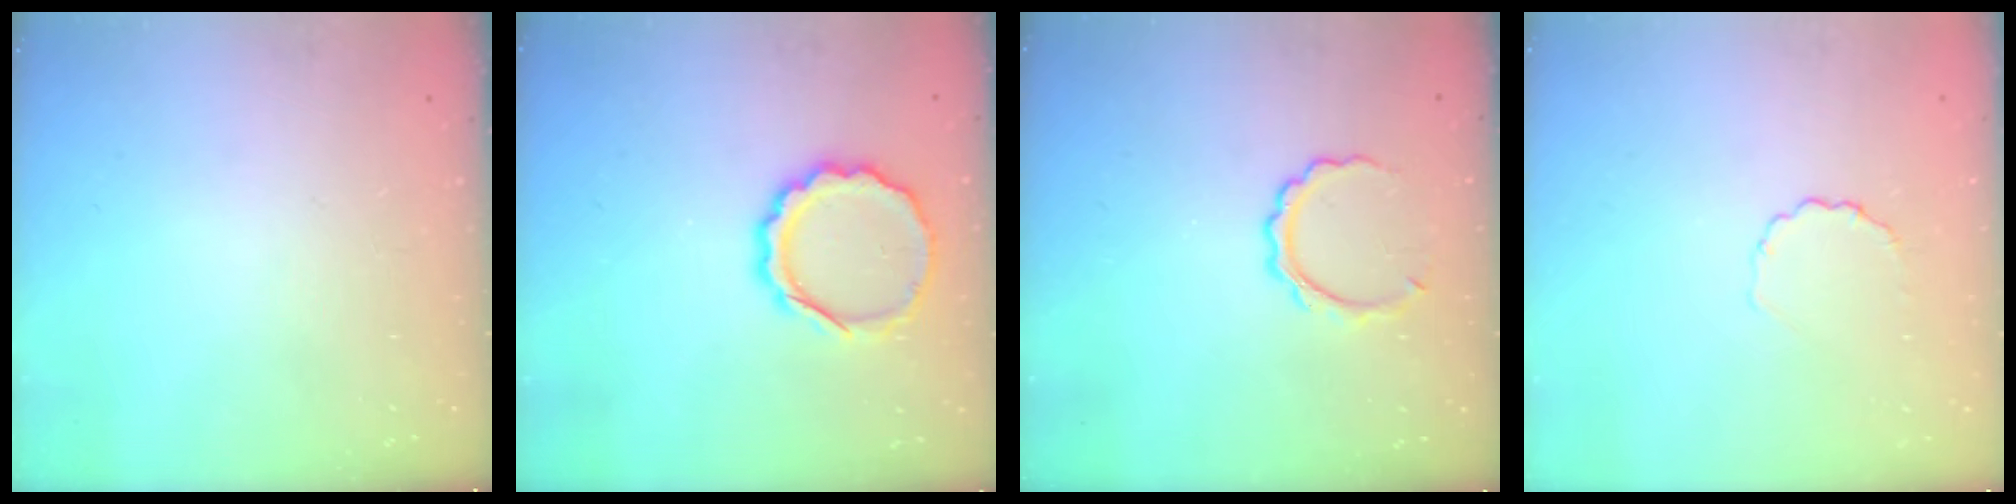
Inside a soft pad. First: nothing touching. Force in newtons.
{"total": 10.7, "press": 10.6, "slide": 1.9}
{"total": 6.2, "press": 6.2, "slide": 0.4}
{"total": 2.7, "press": 2.5, "slide": 1.0}